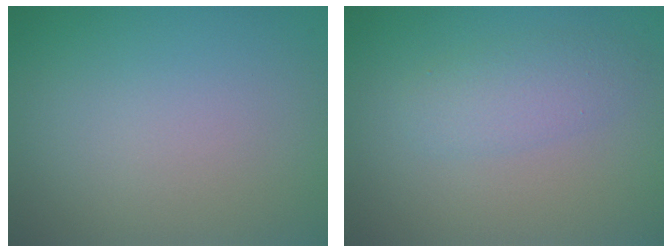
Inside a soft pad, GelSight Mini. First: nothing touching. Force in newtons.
{"total": 2.4, "press": 2.4, "slide": 0.0}